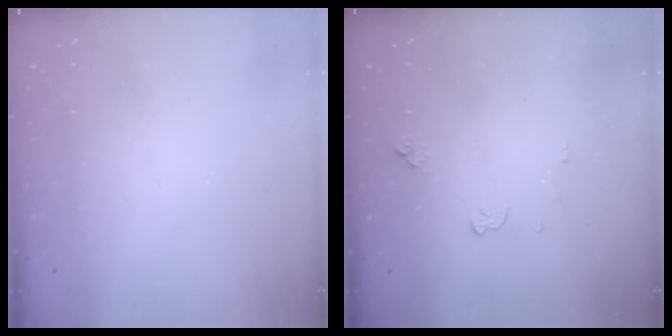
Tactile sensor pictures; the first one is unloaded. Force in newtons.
{"total": 4.8, "press": 4.7, "slide": 0.7}